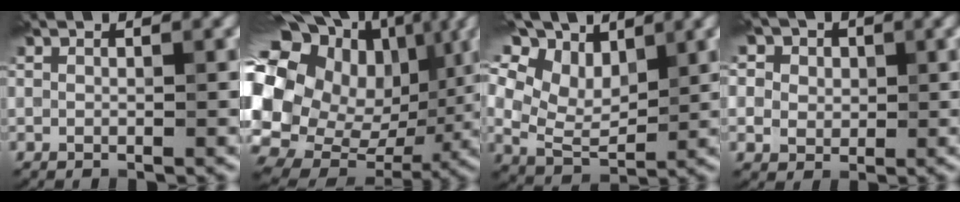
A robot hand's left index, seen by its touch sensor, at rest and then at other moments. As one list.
[{"total": 18.8, "force": [2.4, 15.5, 10.3], "torque": [-0.221, 0.018, 0.054]}, {"total": 15.5, "force": [8.7, 8.8, 9.5], "torque": [-0.183, 0.061, 0.122]}, {"total": 11.8, "force": [5.6, 8.7, 5.5], "torque": [-0.130, 0.044, 0.063]}]